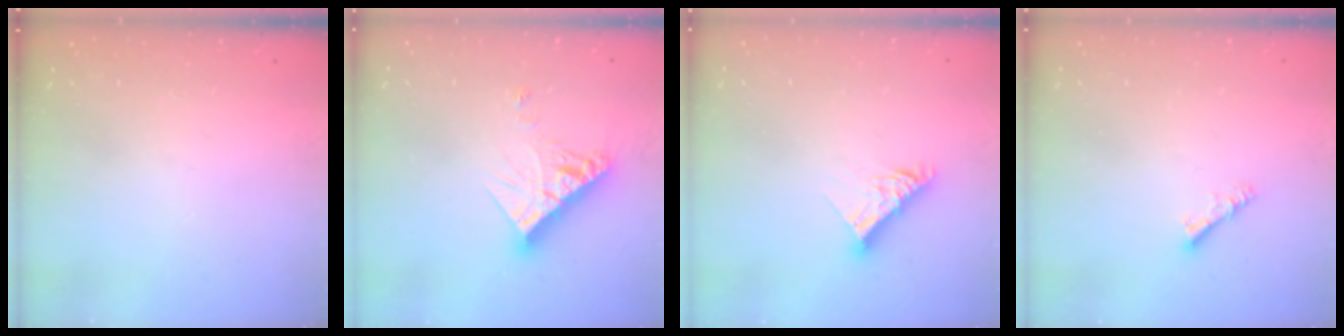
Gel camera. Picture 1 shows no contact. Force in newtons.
{"total": 11.4, "press": 11.3, "slide": 1.2}
{"total": 9.8, "press": 9.8, "slide": 0.8}
{"total": 3.2, "press": 3.2, "slide": 0.6}